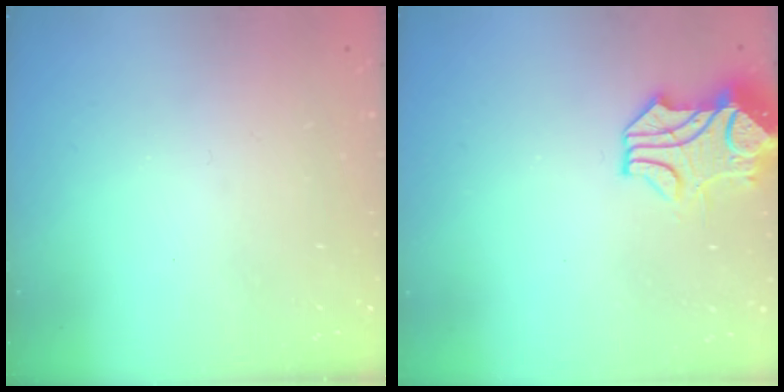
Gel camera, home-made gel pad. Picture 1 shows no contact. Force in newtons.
{"total": 2.0, "press": 1.8, "slide": 1.0}